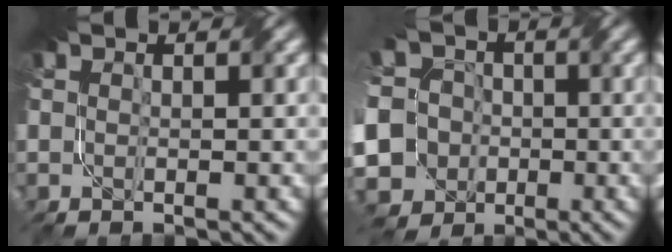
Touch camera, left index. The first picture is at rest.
{"total": 14.3, "force": [-4.2, 12.5, 5.6], "torque": [-0.155, -0.003, -0.105]}